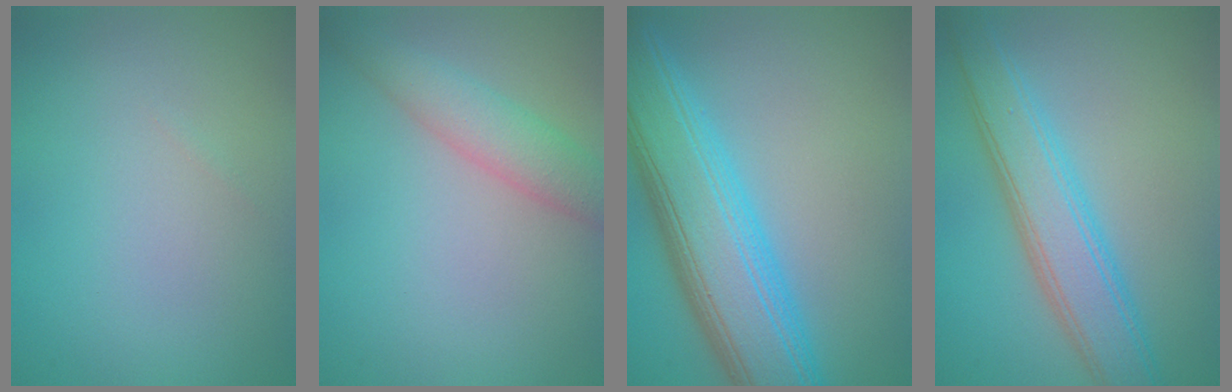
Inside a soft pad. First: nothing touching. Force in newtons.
{"total": 3.7, "press": 3.7, "slide": 0.2}
{"total": 10.0, "press": 10.0, "slide": 0.3}
{"total": 5.8, "press": 5.8, "slide": 0.1}